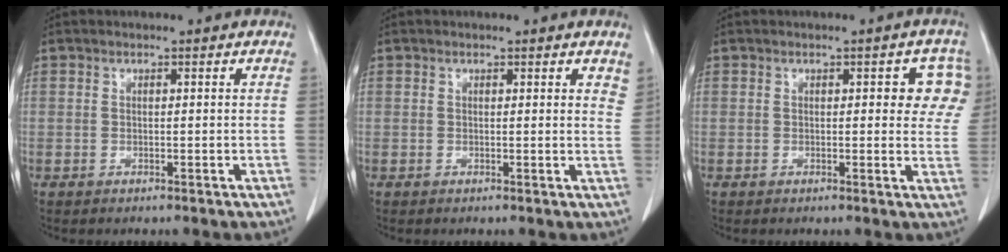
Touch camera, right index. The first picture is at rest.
{"total": 2.0, "force": [1.6, 0.6, 0.9], "torque": [-0.004, -0.003, 0.007]}
{"total": 5.7, "force": [1.8, 2.5, 4.8], "torque": [-0.031, 0.011, 0.012]}